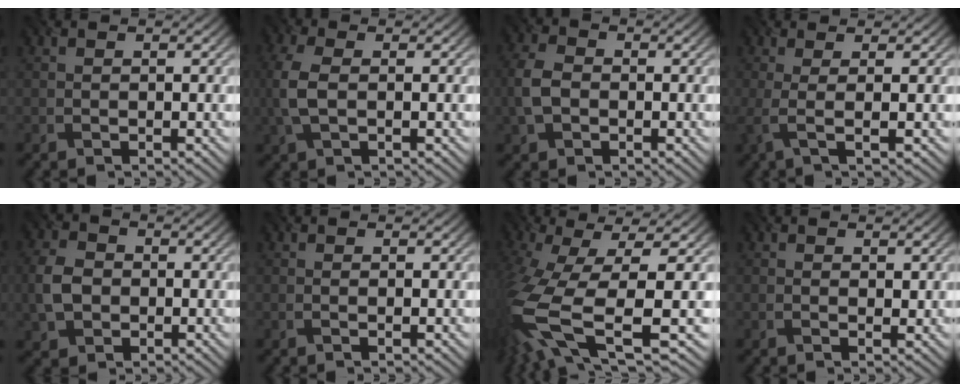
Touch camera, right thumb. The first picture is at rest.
{"total": 4.7, "force": [0.0, 2.6, 3.9], "torque": [-0.114, 0.002, -0.001]}
{"total": 4.8, "force": [-0.8, 3.6, 3.2], "torque": [-0.092, 0.002, -0.021]}
{"total": 3.3, "force": [0.4, 0.5, 3.2], "torque": [-0.061, 0.005, 0.001]}
{"total": 5.2, "force": [-0.6, 4.1, 3.1], "torque": [-0.087, 0.000, -0.018]}
{"total": 0.0}
{"total": 13.5, "force": [-2.6, 4.8, 12.3], "torque": [-0.282, -0.033, -0.031]}
{"total": 0.7, "force": [0.5, 0.4, 0.3], "torque": [-0.004, -0.003, 0.009]}